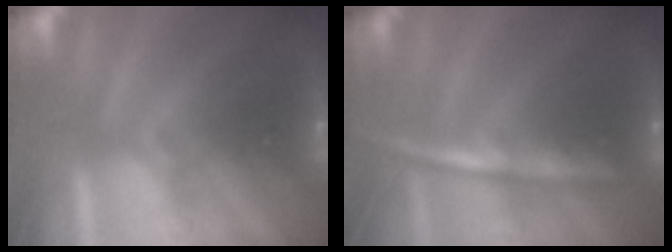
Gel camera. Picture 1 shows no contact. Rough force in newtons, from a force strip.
{"total": 6.2}